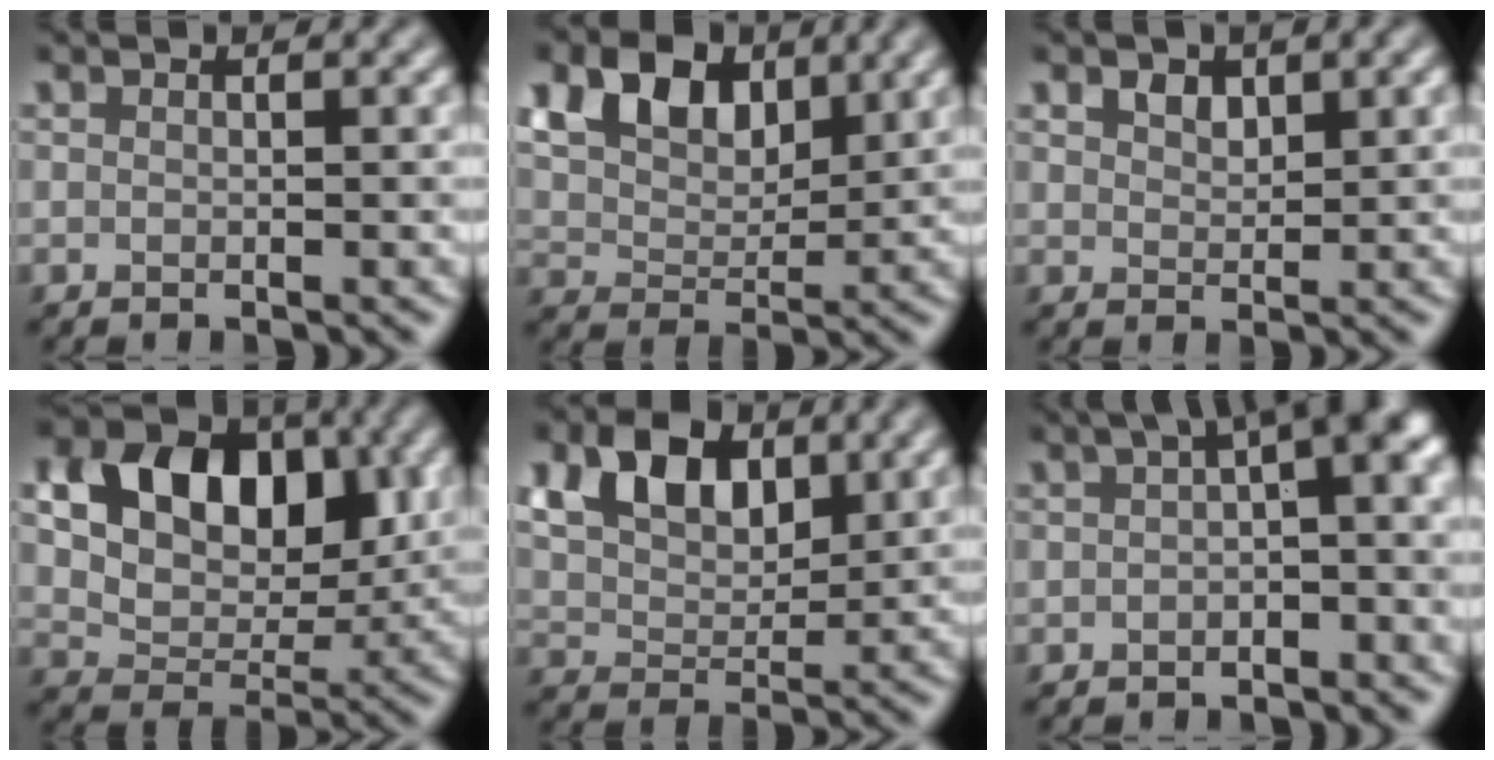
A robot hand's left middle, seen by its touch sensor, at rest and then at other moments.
{"total": 7.8, "force": [3.8, 5.0, 4.6], "torque": [-0.099, 0.017, 0.053]}
{"total": 1.5, "force": [1.0, 0.9, 0.7], "torque": [-0.013, 0.000, 0.020]}
{"total": 10.7, "force": [3.3, 7.7, 6.7], "torque": [-0.124, 0.024, 0.047]}
{"total": 6.4, "force": [2.8, 4.3, 4.0], "torque": [-0.088, 0.000, 0.046]}
{"total": 5.8, "force": [1.0, 2.1, 5.3], "torque": [-0.053, 0.023, 0.002]}